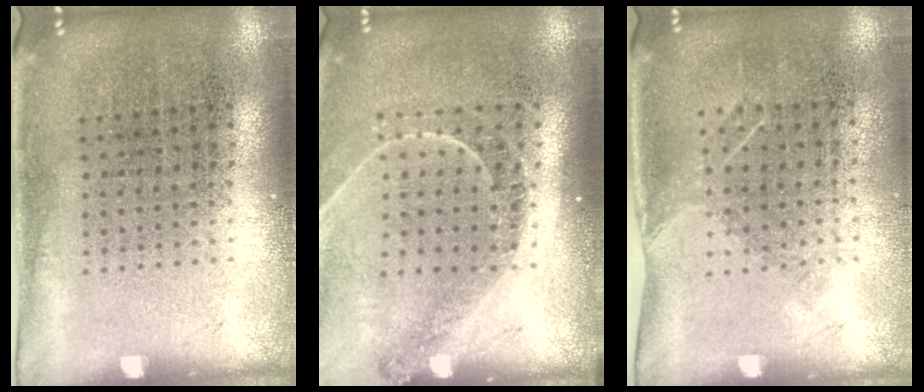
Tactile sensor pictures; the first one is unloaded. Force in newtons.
{"total": 1.2, "press": 1.2, "slide": 0.1}
{"total": 1.1, "press": 0.8, "slide": 0.6}